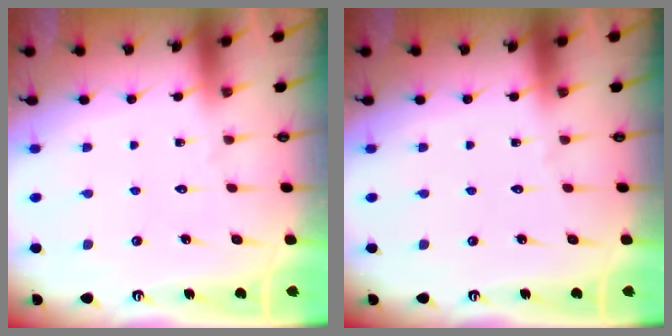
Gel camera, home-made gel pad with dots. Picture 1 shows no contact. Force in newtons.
{"total": 0.0}